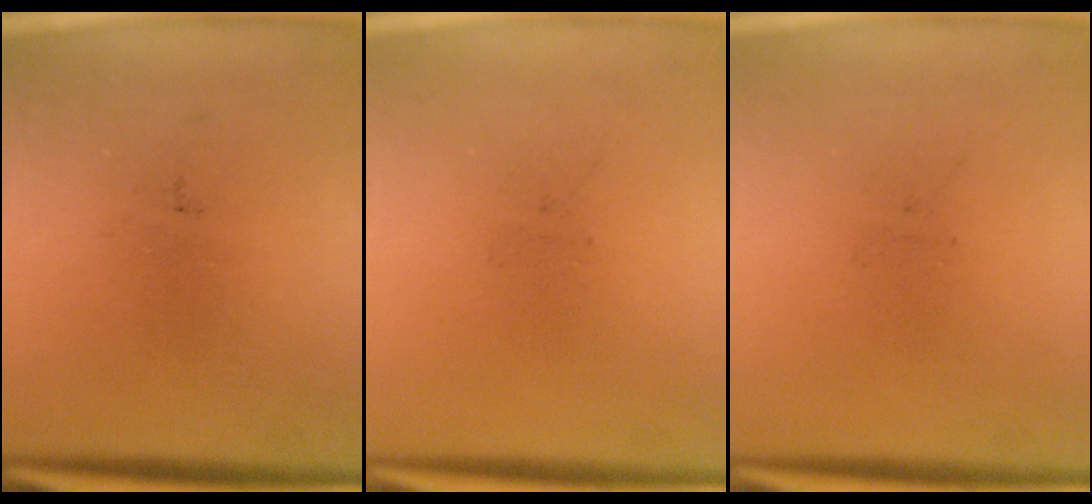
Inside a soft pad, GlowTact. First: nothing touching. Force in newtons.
{"total": 0.0}
{"total": 0.0}